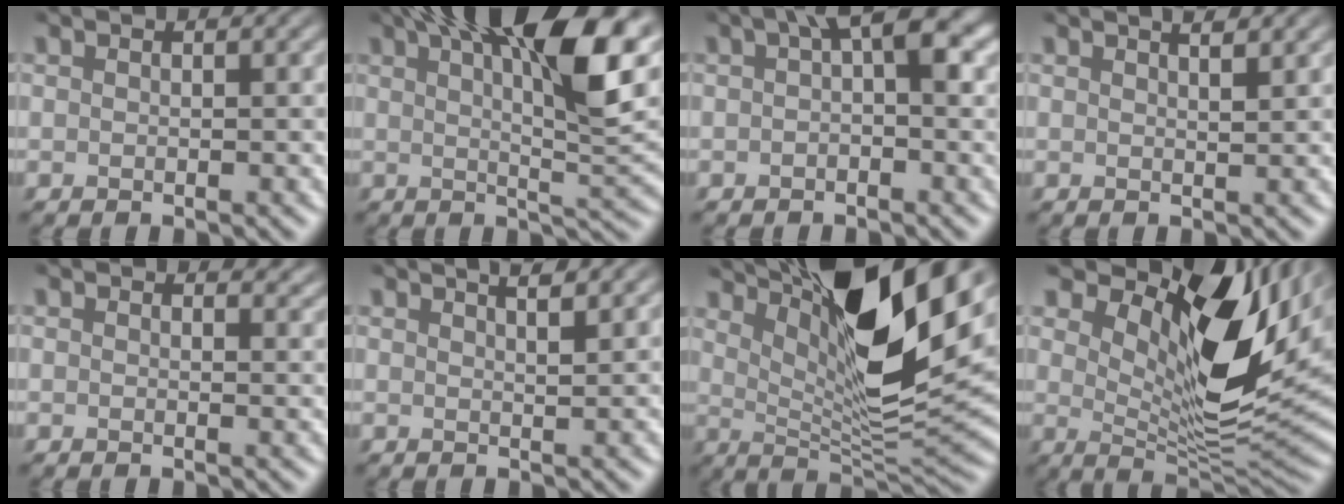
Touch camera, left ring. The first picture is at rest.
{"total": 15.5, "force": [7.2, 4.3, 13.0], "torque": [-0.166, 0.027, 0.099]}
{"total": 3.6, "force": [0.9, 1.0, 3.3], "torque": [-0.043, 0.012, 0.007]}
{"total": 2.6, "force": [1.8, 0.9, 1.6], "torque": [0.002, 0.009, 0.001]}
{"total": 1.4, "force": [1.2, 0.4, 0.5], "torque": [-0.004, -0.006, 0.017]}
{"total": 3.5, "force": [2.5, 1.2, 2.2], "torque": [0.003, 0.016, 0.006]}
{"total": 13.3, "force": [7.1, 3.3, 10.8], "torque": [-0.172, -0.001, 0.131]}
{"total": 14.0, "force": [6.4, 6.0, 10.9], "torque": [-0.168, 0.003, 0.117]}